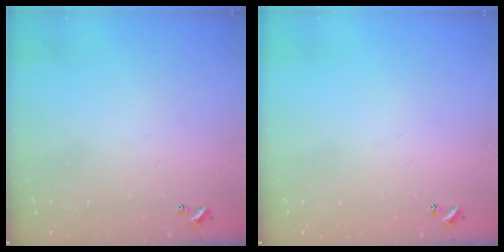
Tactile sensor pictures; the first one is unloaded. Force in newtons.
{"total": 0.0}